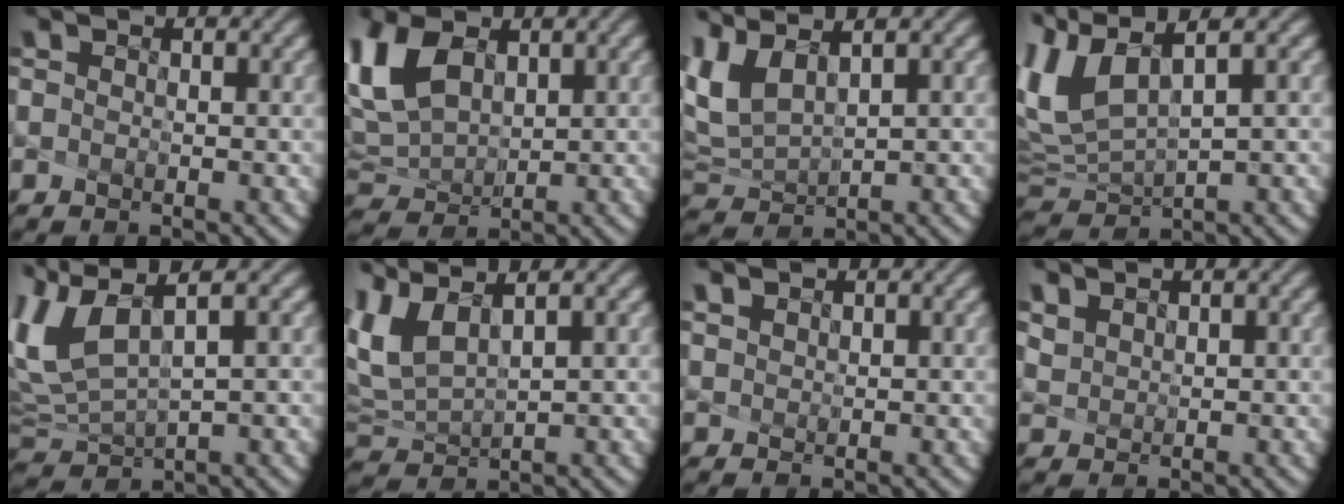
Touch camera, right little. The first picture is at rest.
{"total": 6.7, "force": [2.0, 4.1, 4.9], "torque": [-0.137, 0.005, 0.050]}
{"total": 3.5, "force": [1.8, 1.1, 2.8], "torque": [-0.074, 0.001, 0.053]}
{"total": 5.9, "force": [2.6, 1.9, 5.0], "torque": [-0.130, 0.010, 0.065]}
{"total": 6.0, "force": [2.4, 1.9, 5.1], "torque": [-0.131, 0.011, 0.061]}
{"total": 3.8, "force": [1.7, 1.1, 3.2], "torque": [-0.086, 0.003, 0.051]}
{"total": 1.1, "force": [1.0, 0.4, 0.2], "torque": [-0.017, 0.002, 0.030]}
{"total": 1.8, "force": [1.4, 1.0, 0.6], "torque": [-0.040, 0.000, 0.050]}